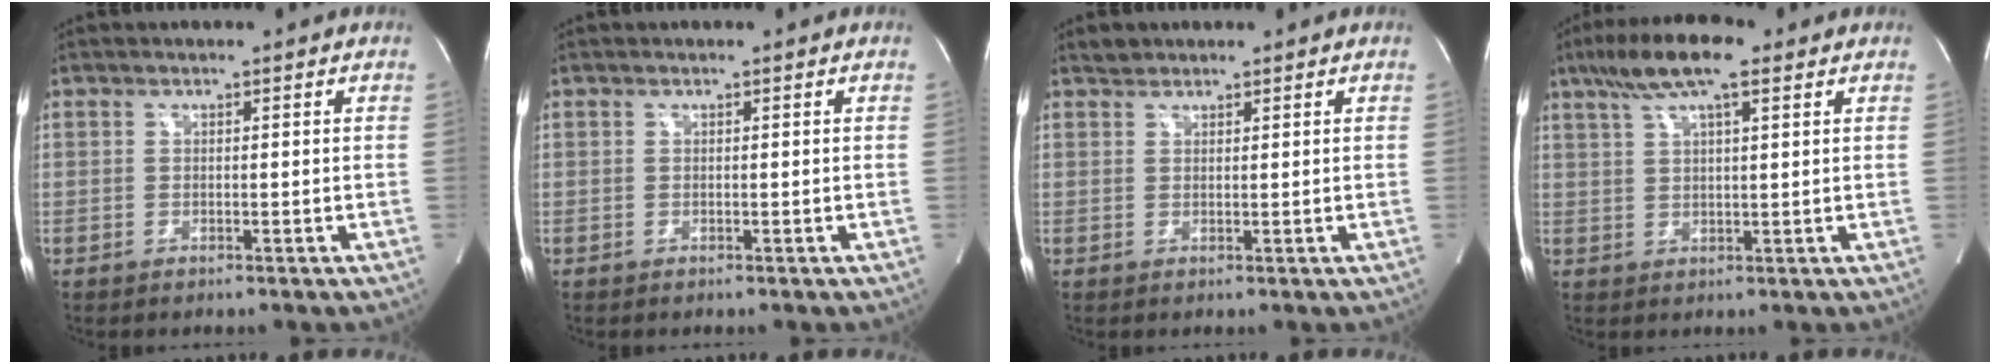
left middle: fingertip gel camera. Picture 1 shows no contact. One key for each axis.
{"total": 0.0}
{"total": 1.3, "fx": 1.2, "fy": 0.7, "fz": 0.0, "tx": 0.000, "ty": 0.007, "tz": 0.019}
{"total": 9.1, "fx": 5.7, "fy": 1.8, "fz": 6.9, "tx": -0.132, "ty": 0.025, "tz": 0.096}